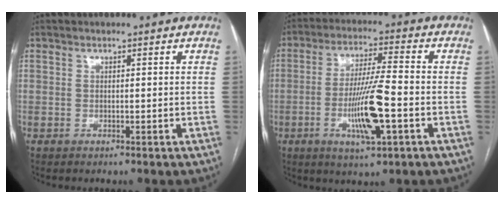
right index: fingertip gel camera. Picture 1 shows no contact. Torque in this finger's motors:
{"motor_torque": [0.28, -0.02, 0.36, 0.14]}